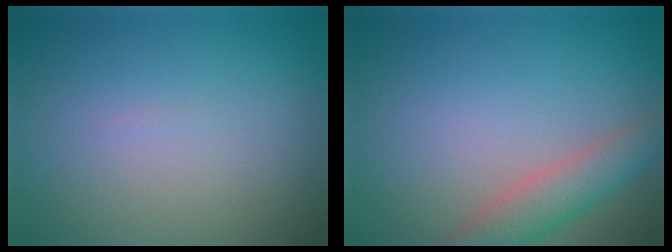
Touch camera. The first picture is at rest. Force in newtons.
{"total": 3.5, "press": 3.5, "slide": 0.2}